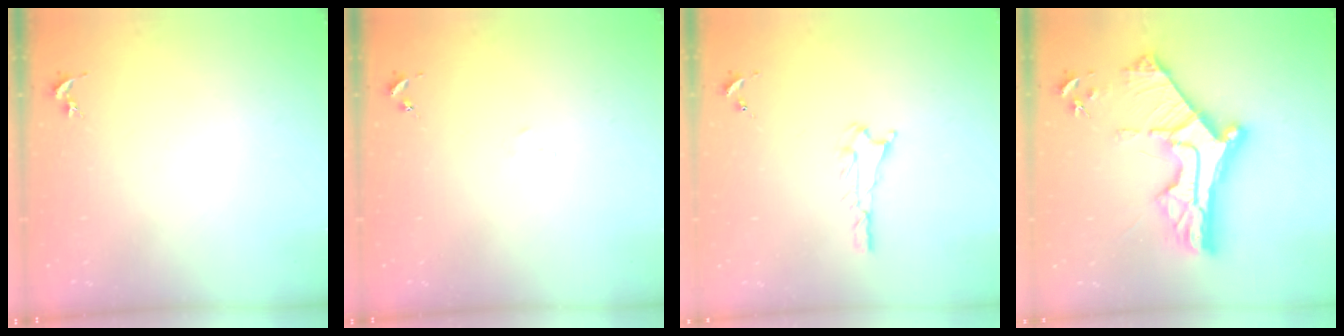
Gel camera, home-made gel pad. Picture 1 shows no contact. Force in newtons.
{"total": 1.0, "press": 1.0, "slide": 0.1}
{"total": 1.8, "press": 1.8, "slide": 0.2}
{"total": 13.9, "press": 13.9, "slide": 1.2}